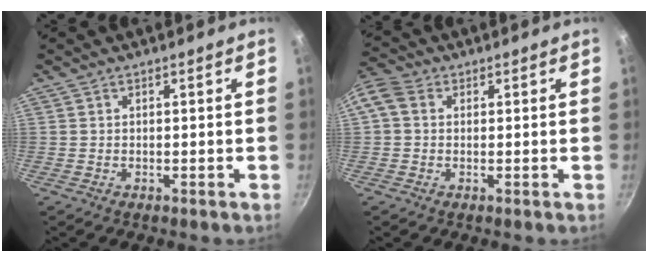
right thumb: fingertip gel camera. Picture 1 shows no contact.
{"total": 6.8, "force": [1.3, 5.5, 3.8], "torque": [-0.092, 0.023, 0.010]}